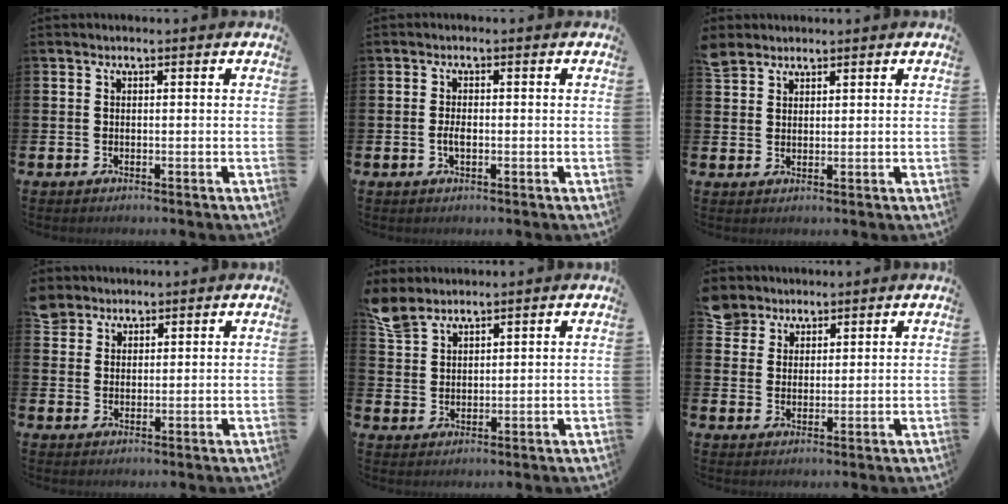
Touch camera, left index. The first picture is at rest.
{"total": 1.8, "force": [-0.3, 0.8, 1.5], "torque": [-0.029, 0.001, -0.007]}
{"total": 3.2, "force": [2.9, 1.2, 0.0], "torque": [0.000, -0.008, 0.055]}
{"total": 3.7, "force": [3.3, 1.7, -0.2], "torque": [-0.001, -0.009, 0.061]}
{"total": 4.7, "force": [4.3, 1.7, 0.8], "torque": [-0.021, -0.020, 0.080]}
{"total": 4.7, "force": [4.1, 2.2, -0.2], "torque": [0.000, -0.019, 0.076]}